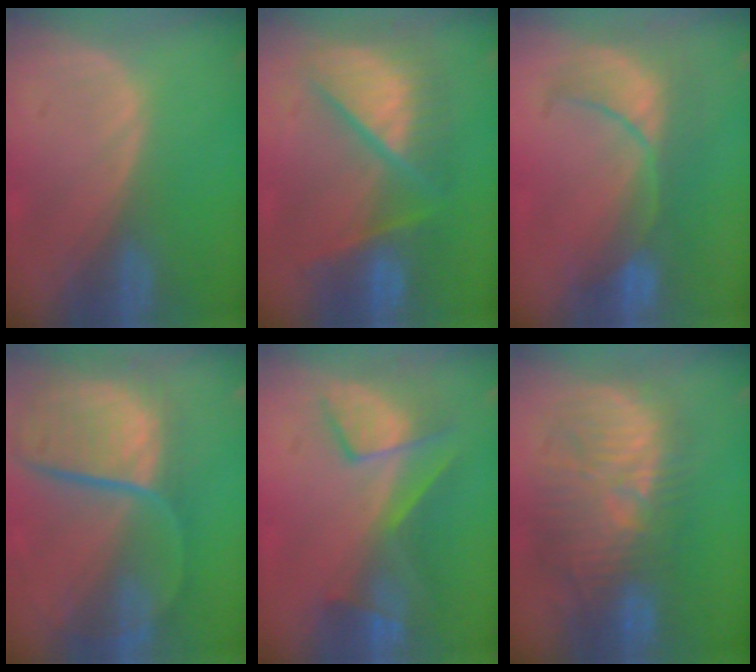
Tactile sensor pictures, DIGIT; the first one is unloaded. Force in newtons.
{"total": 9.9, "press": 9.9, "slide": 1.0}
{"total": 7.9, "press": 7.7, "slide": 1.5}
{"total": 12.1, "press": 9.9, "slide": 7.0}
{"total": 7.6, "press": 7.1, "slide": 2.6}
{"total": 11.4, "press": 11.2, "slide": 2.4}